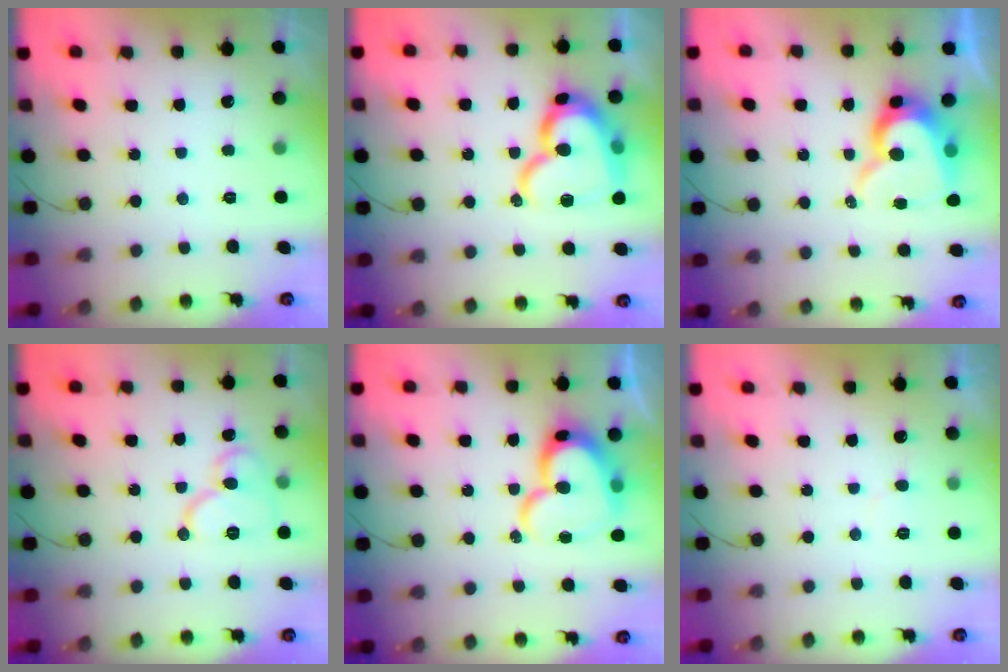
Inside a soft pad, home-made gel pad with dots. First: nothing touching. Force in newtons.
{"total": 19.7, "press": 19.6, "slide": 1.8}
{"total": 12.7, "press": 12.7, "slide": 1.2}
{"total": 11.9, "press": 11.8, "slide": 1.5}
{"total": 18.6, "press": 18.6, "slide": 1.4}
{"total": 3.2, "press": 3.2, "slide": 0.2}